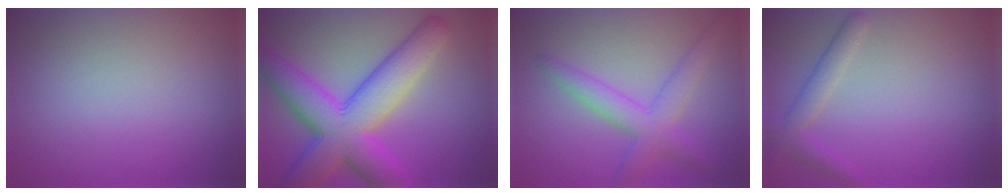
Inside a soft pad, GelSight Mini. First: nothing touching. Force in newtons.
{"total": 9.8, "press": 9.8, "slide": 0.4}
{"total": 3.9, "press": 3.9, "slide": 0.2}
{"total": 2.3, "press": 2.3, "slide": 0.1}